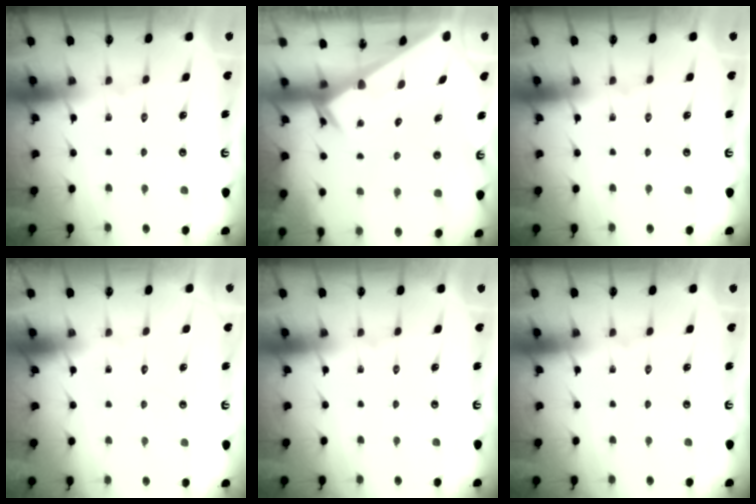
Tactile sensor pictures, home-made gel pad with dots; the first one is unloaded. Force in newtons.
{"total": 3.4, "press": 3.4, "slide": 0.3}
{"total": 0.0}
{"total": 1.6, "press": 1.6, "slide": 0.1}
{"total": 0.0}
{"total": 0.0}